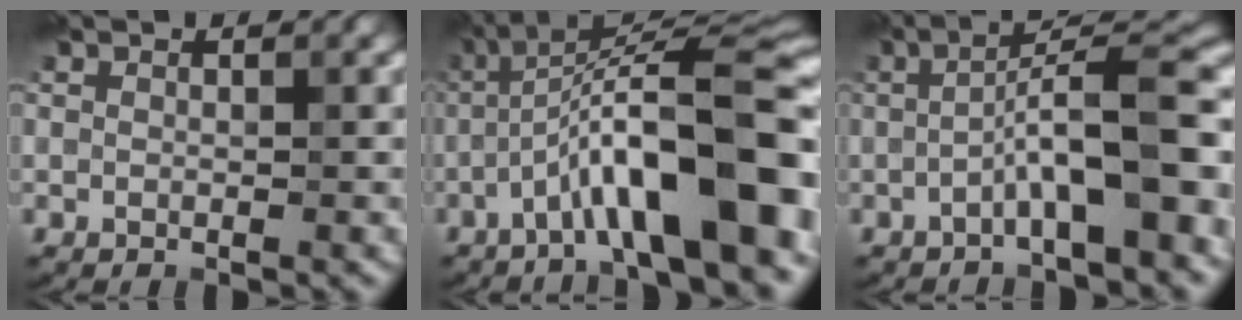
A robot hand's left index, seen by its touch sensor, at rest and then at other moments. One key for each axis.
{"total": 11.7, "fx": -3.9, "fy": 2.4, "fz": 10.8, "tx": -0.168, "ty": 0.023, "tz": -0.060}
{"total": 8.8, "fx": -2.3, "fy": 1.9, "fz": 8.2, "tx": -0.114, "ty": 0.025, "tz": -0.042}